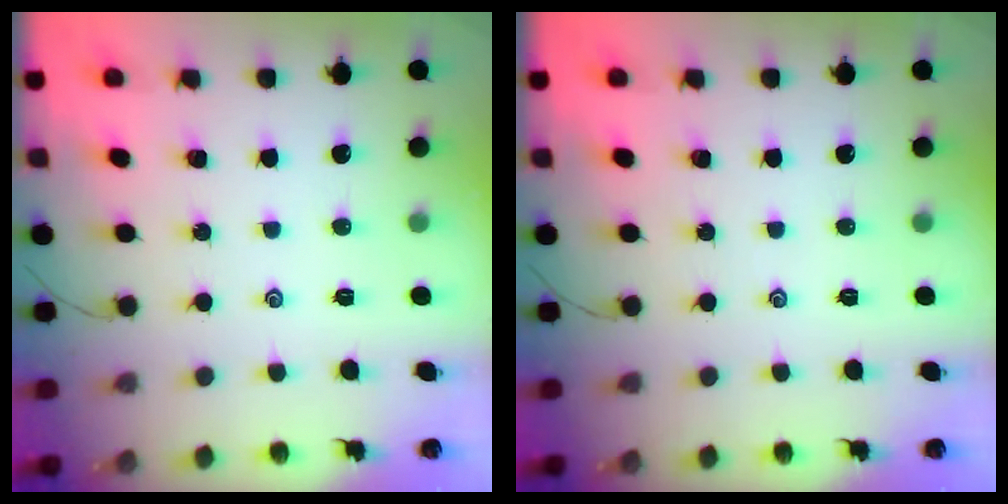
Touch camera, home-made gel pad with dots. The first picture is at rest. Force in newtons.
{"total": 0.0}